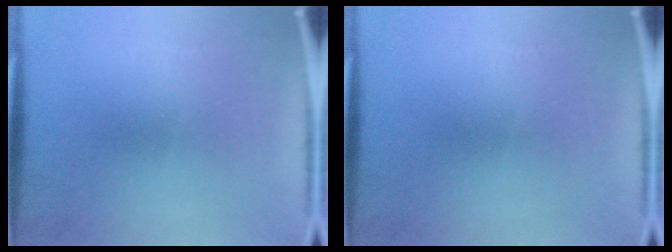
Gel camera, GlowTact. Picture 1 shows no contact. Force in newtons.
{"total": 0.0}